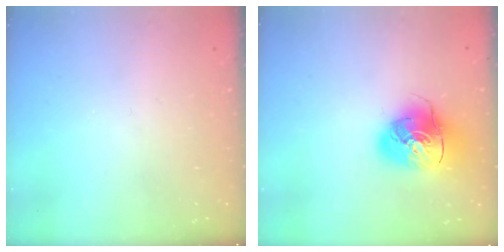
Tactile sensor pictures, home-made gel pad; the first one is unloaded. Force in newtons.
{"total": 14.7, "press": 14.5, "slide": 2.4}